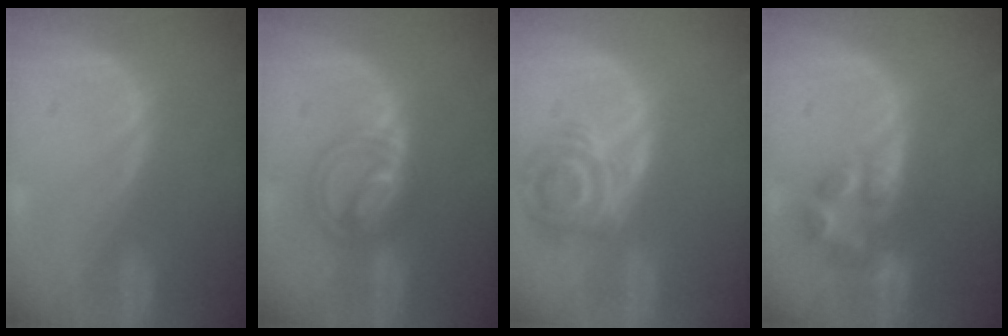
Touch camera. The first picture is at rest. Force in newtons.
{"total": 5.8, "press": 5.7, "slide": 0.7}
{"total": 6.4, "press": 6.3, "slide": 0.8}
{"total": 7.0, "press": 6.1, "slide": 3.5}